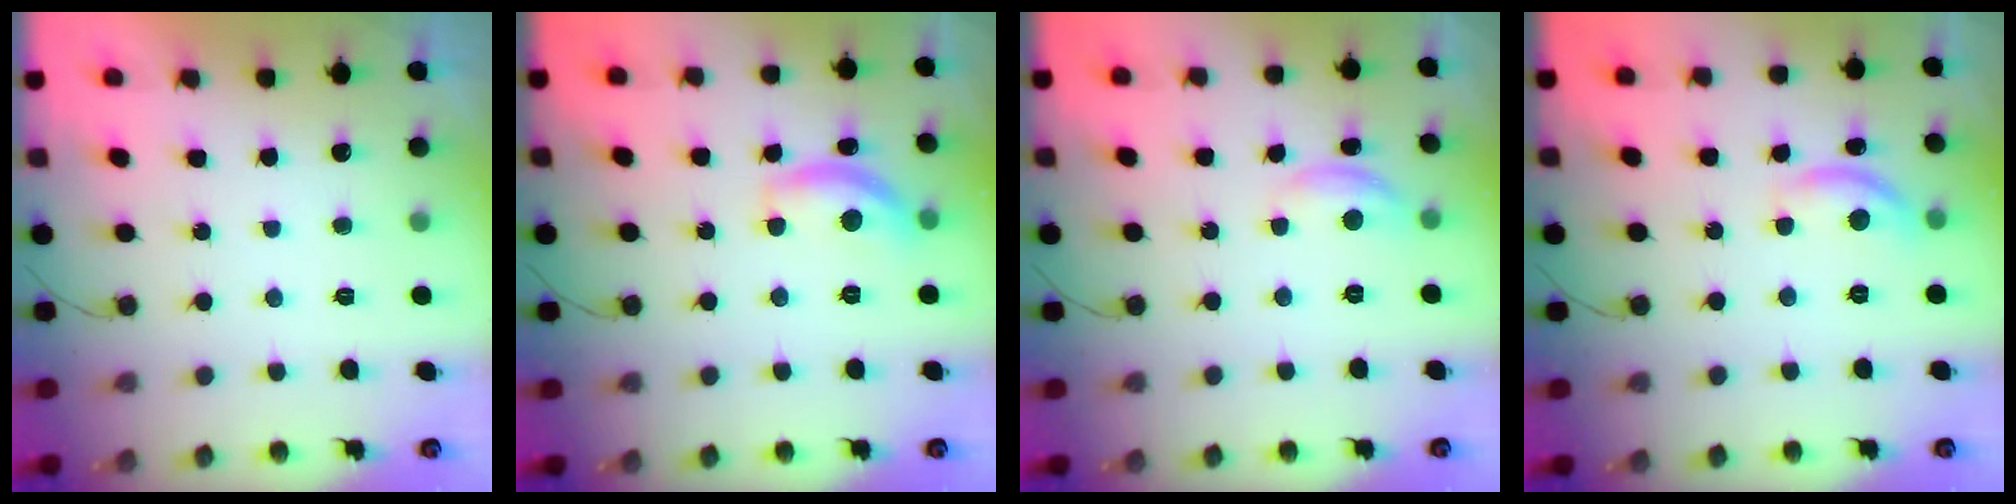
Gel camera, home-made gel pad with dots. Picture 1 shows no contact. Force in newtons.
{"total": 11.0, "press": 11.0, "slide": 0.5}
{"total": 6.8, "press": 6.8, "slide": 0.3}
{"total": 9.8, "press": 9.8, "slide": 0.5}